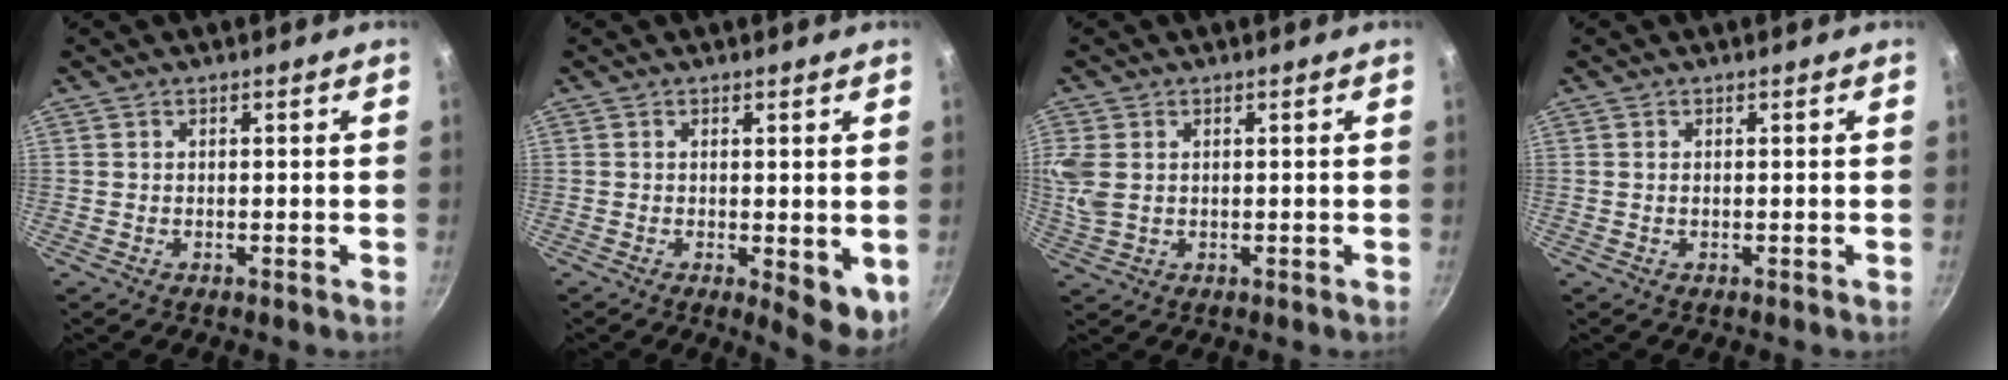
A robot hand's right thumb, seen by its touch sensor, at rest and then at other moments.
{"total": 5.6, "force": [-0.8, 1.9, 5.2], "torque": [-0.062, -0.015, -0.006]}
{"total": 5.4, "force": [0.6, 3.8, 3.8], "torque": [-0.108, 0.003, 0.018]}
{"total": 0.0}